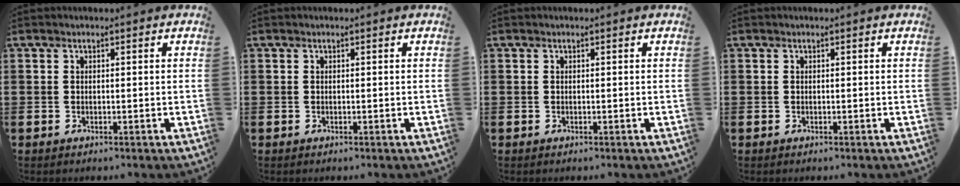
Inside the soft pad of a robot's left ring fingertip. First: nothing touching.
{"total": 0.0}
{"total": 0.0}
{"total": 0.0}